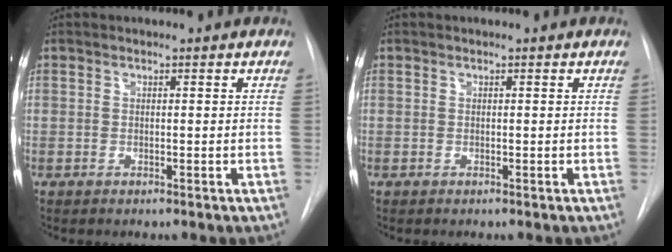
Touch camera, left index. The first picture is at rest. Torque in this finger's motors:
{"motor_torque": [-0.02, 0.02, 0.00, 0.00]}